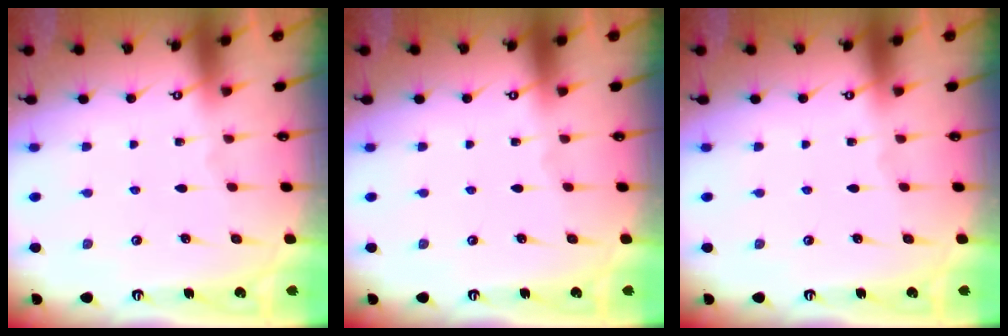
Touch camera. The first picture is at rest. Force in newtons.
{"total": 0.0}
{"total": 0.0}